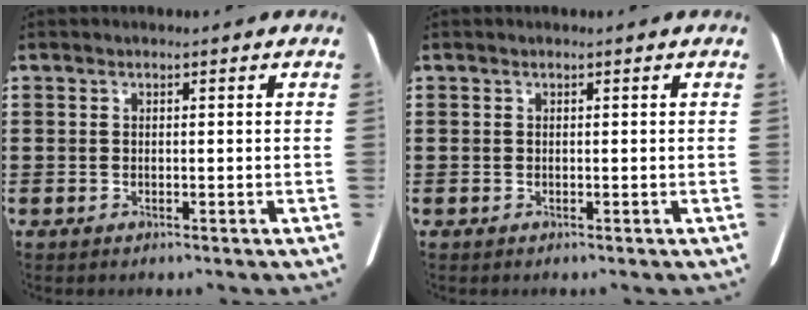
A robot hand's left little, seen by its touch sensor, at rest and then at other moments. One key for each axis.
{"total": 0.0}